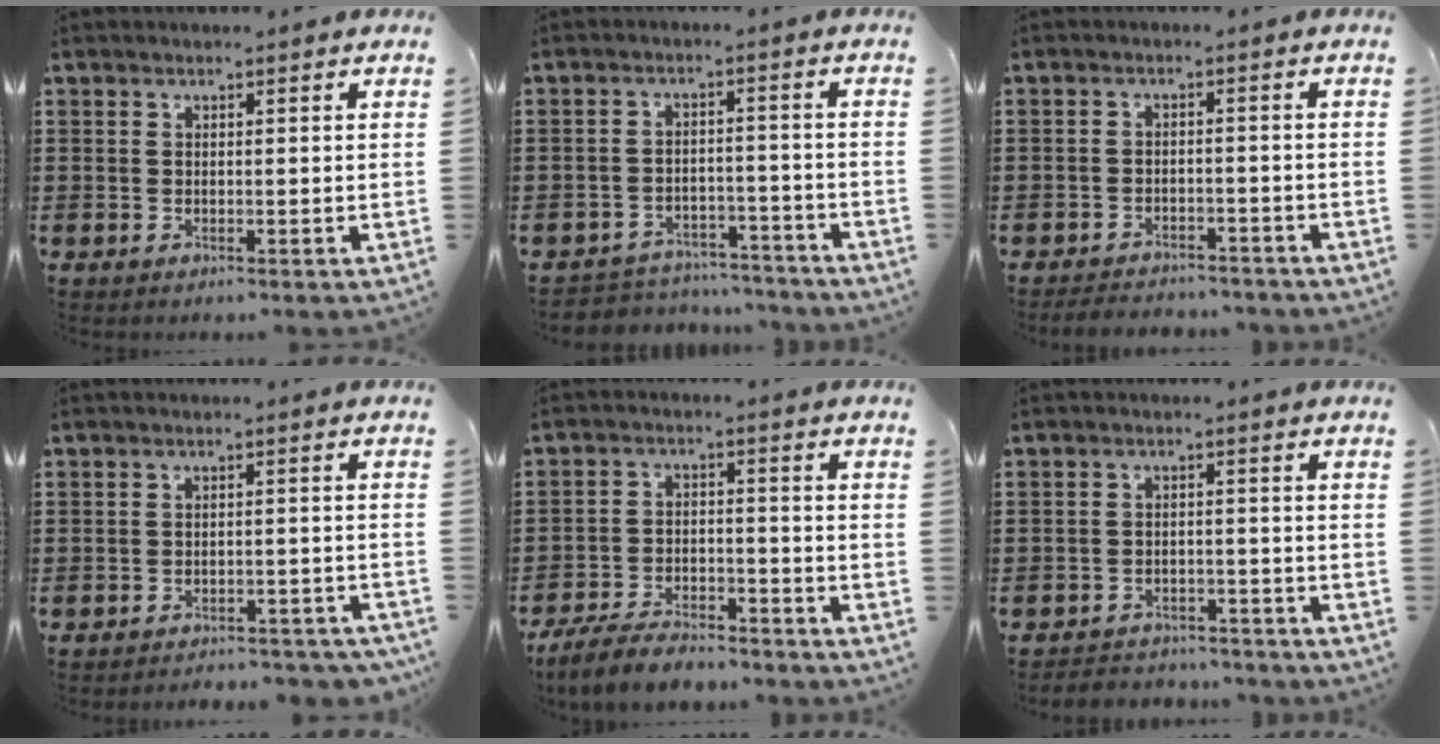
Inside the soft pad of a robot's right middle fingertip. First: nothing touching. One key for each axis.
{"total": 4.2, "fx": -4.1, "fy": 0.7, "fz": 0.0, "tx": -0.006, "ty": 0.004, "tz": -0.089}
{"total": 2.9, "fx": -2.8, "fy": 0.4, "fz": 0.1, "tx": -0.008, "ty": 0.000, "tz": -0.061}
{"total": 2.7, "fx": -2.7, "fy": 0.2, "fz": 0.3, "tx": -0.010, "ty": 0.001, "tz": -0.056}
{"total": 6.0, "fx": -5.6, "fy": 1.1, "fz": 1.9, "tx": -0.041, "ty": 0.007, "tz": -0.109}
{"total": 3.1, "fx": -3.0, "fy": 0.4, "fz": -0.2, "tx": -0.006, "ty": -0.001, "tz": -0.067}